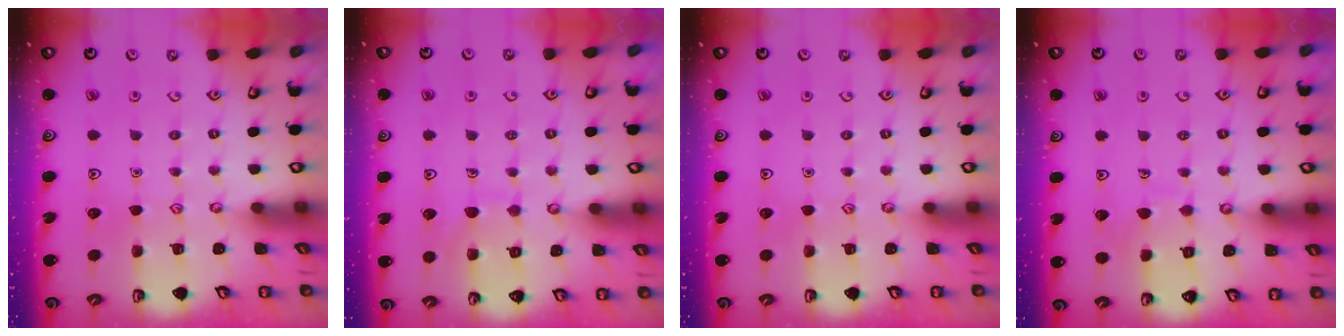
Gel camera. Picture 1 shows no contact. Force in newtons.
{"total": 6.6, "press": 6.6, "slide": 0.5}
{"total": 0.0}
{"total": 5.8, "press": 5.8, "slide": 0.4}